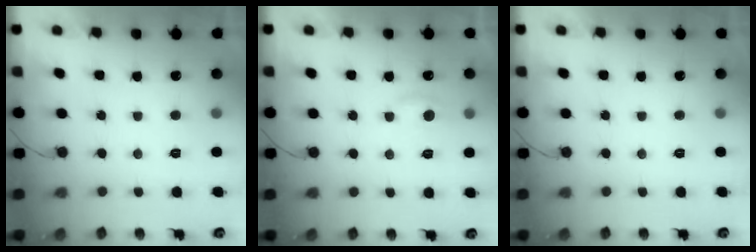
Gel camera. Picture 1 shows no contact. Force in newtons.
{"total": 4.6, "press": 4.5, "slide": 0.6}
{"total": 0.0}